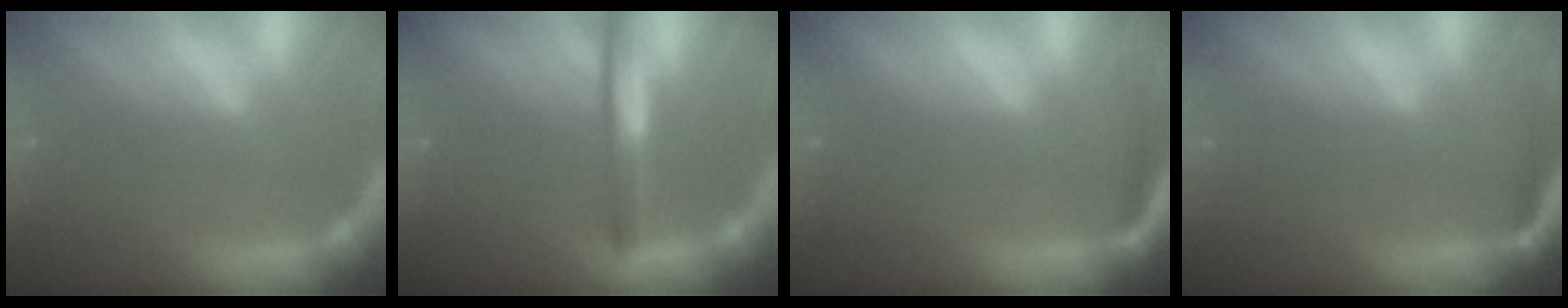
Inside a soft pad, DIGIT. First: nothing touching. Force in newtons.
{"total": 3.4}
{"total": 3.0}
{"total": 3.5}